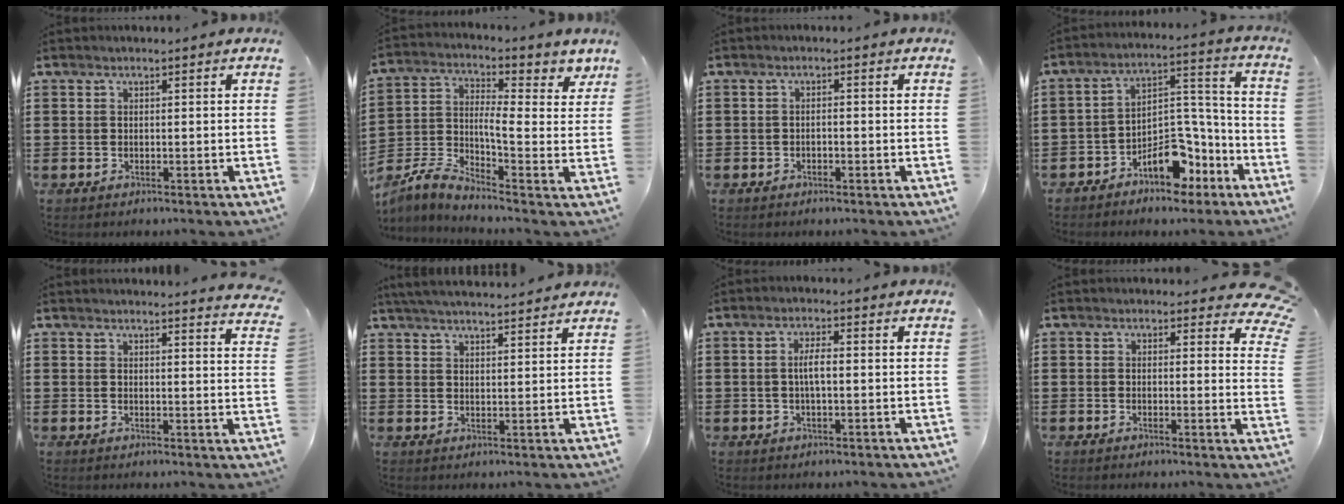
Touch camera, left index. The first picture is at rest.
{"total": 4.1, "force": [0.2, 1.9, 3.7], "torque": [-0.091, -0.027, -0.010]}
{"total": 0.9, "force": [-0.8, 0.3, 0.3], "torque": [-0.010, -0.003, -0.015]}
{"total": 8.5, "force": [-6.2, 4.4, 3.7], "torque": [-0.063, 0.024, -0.117]}
{"total": 3.0, "force": [2.9, -0.4, 0.4], "torque": [-0.010, -0.015, 0.054]}
{"total": 4.0, "force": [3.9, -0.3, 0.8], "torque": [-0.028, -0.013, 0.071]}
{"total": 3.1, "force": [-0.1, 0.8, 3.0], "torque": [-0.062, -0.003, -0.004]}
{"total": 2.7, "force": [2.2, 1.2, 1.2], "torque": [-0.017, -0.009, 0.036]}